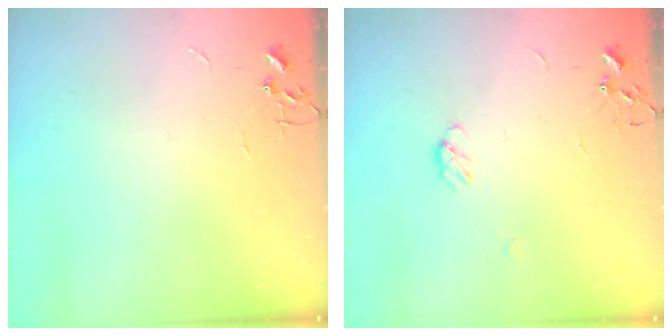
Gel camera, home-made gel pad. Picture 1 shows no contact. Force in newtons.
{"total": 3.9, "press": 3.9, "slide": 0.5}